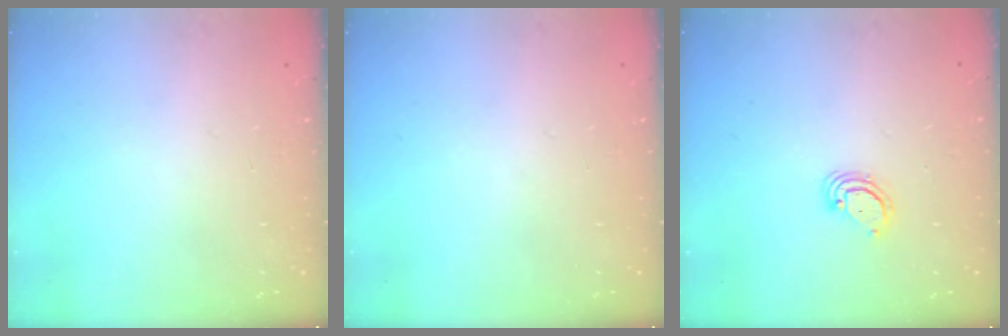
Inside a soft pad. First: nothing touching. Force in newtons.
{"total": 0.0}
{"total": 2.9, "press": 2.9, "slide": 0.2}